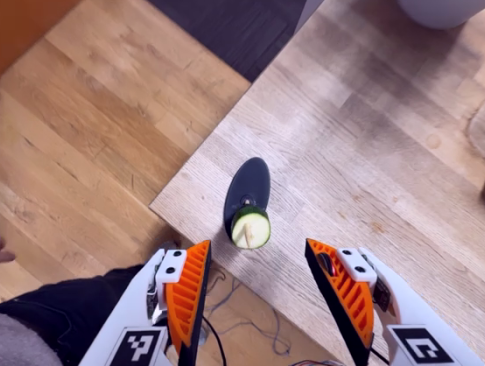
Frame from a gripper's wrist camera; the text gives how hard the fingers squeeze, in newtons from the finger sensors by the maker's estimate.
{"total": 0.6, "left": 0.5, "right": 0.6}